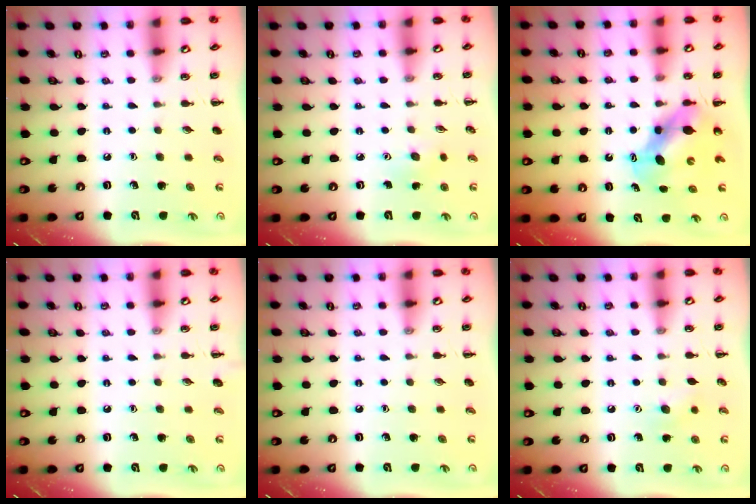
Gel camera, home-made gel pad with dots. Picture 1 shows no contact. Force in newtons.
{"total": 3.2, "press": 3.1, "slide": 1.0}
{"total": 6.2, "press": 6.0, "slide": 1.5}
{"total": 0.0}
{"total": 0.0}
{"total": 6.5, "press": 6.3, "slide": 1.6}